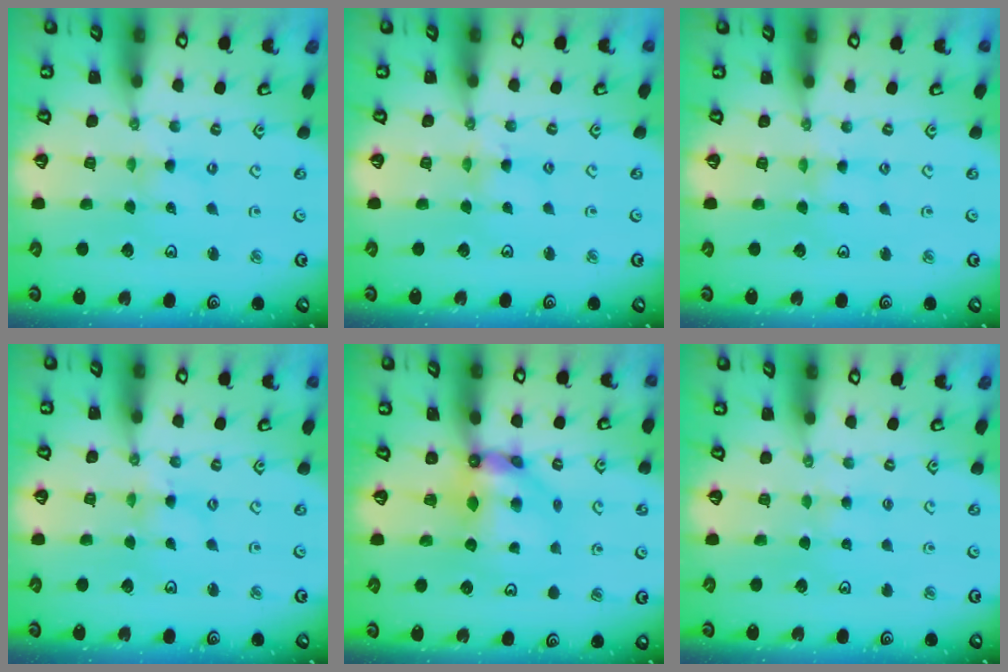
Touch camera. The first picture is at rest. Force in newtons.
{"total": 4.1, "press": 4.1, "slide": 0.4}
{"total": 2.6, "press": 2.5, "slide": 0.4}
{"total": 1.3, "press": 1.3, "slide": 0.3}
{"total": 7.7, "press": 7.6, "slide": 0.6}
{"total": 2.7, "press": 2.7, "slide": 0.3}